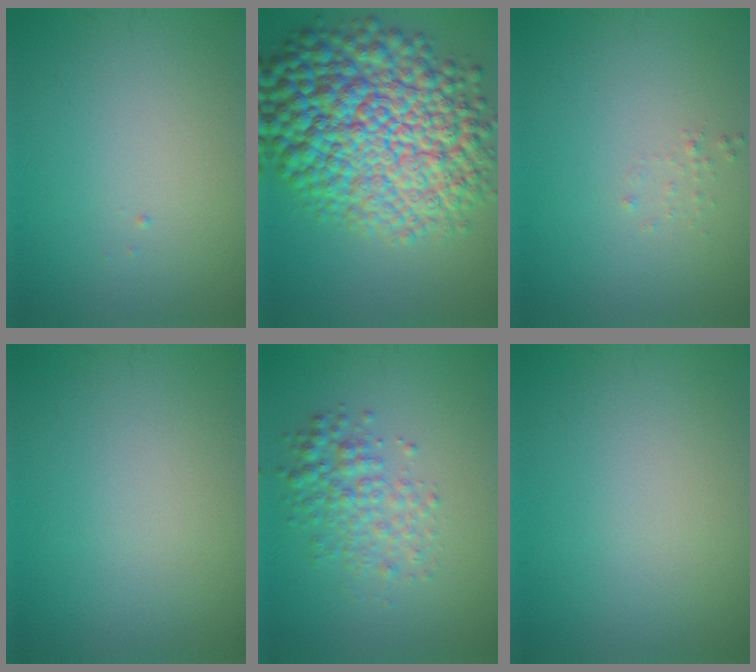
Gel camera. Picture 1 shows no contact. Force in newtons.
{"total": 15.6, "press": 15.6, "slide": 0.2}
{"total": 0.5, "press": 0.5, "slide": 0.1}
{"total": 0.0}
{"total": 3.3, "press": 3.3, "slide": 0.1}
{"total": 0.0}